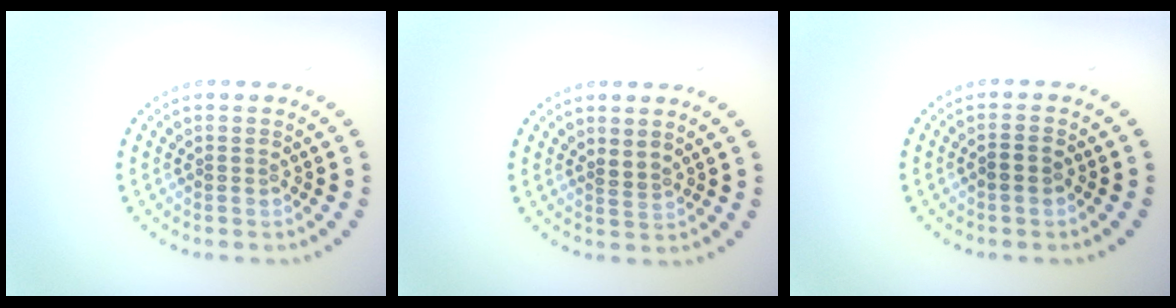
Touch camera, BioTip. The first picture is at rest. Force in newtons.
{"total": 0.7, "press": 0.5, "slide": 0.5}
{"total": 1.3, "press": 1.2, "slide": 0.5}